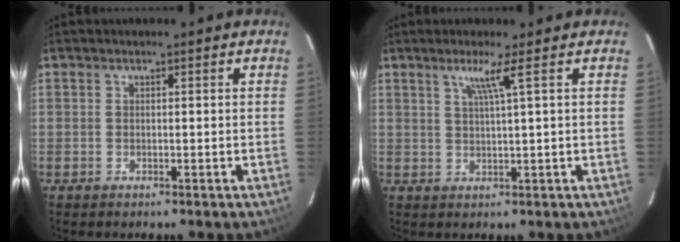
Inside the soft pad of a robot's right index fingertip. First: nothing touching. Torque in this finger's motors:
{"motor_torque": [0.02, 0.01, 0.04, 0.07]}